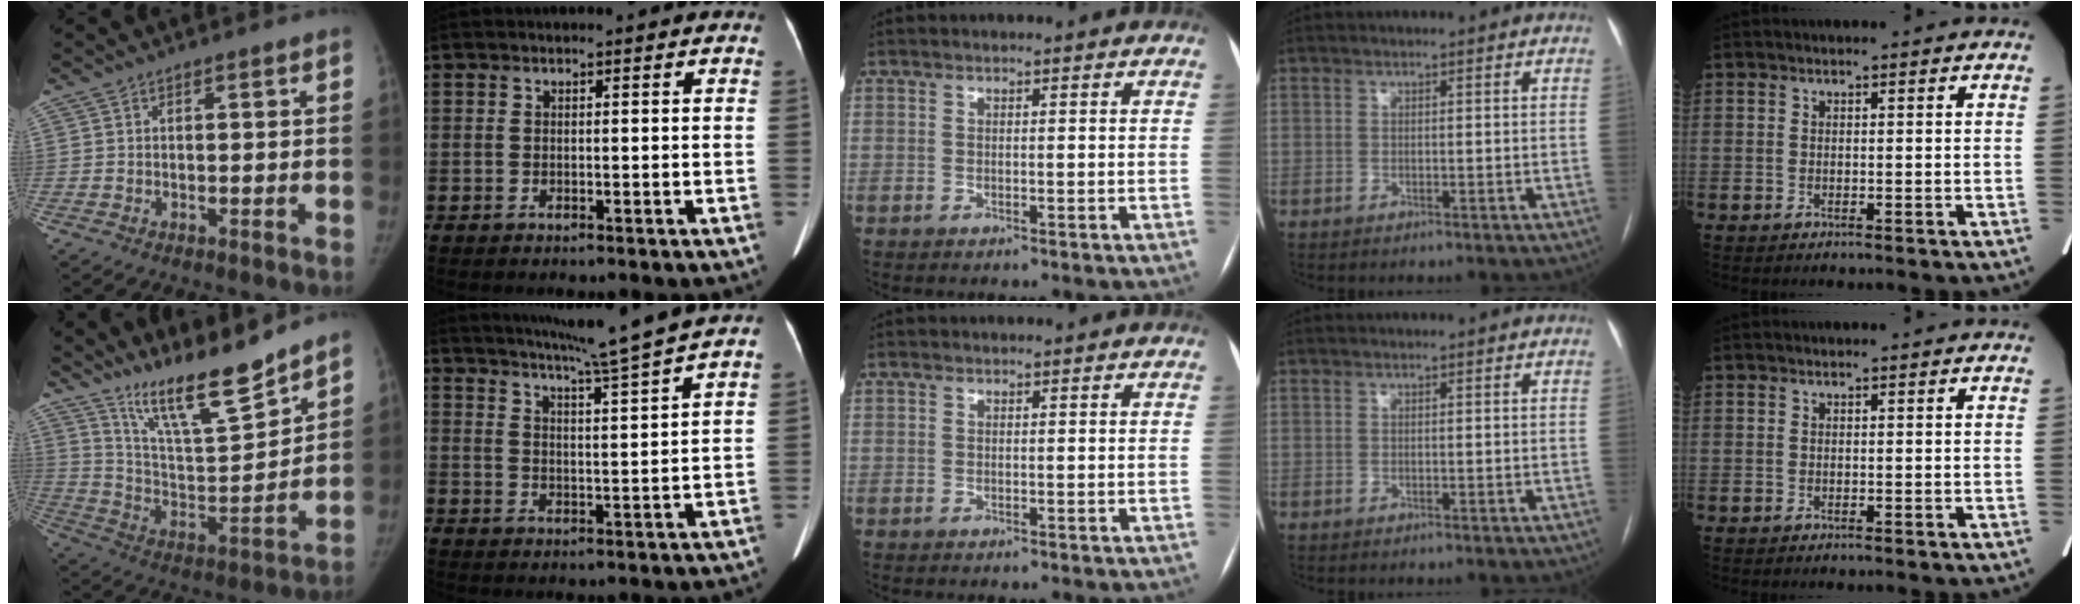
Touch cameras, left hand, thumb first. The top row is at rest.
{"thumb": {"total": 16.2, "force": [13.4, 2.4, 8.8], "torque": [-0.125, -0.090, 0.245]}, "index": {"total": 11.0, "force": [9.6, -2.4, 4.9], "torque": [-0.086, -0.019, 0.142]}, "middle": {"total": 1.8, "force": [-0.7, -1.4, -1.0], "torque": [0.018, -0.003, -0.012]}}